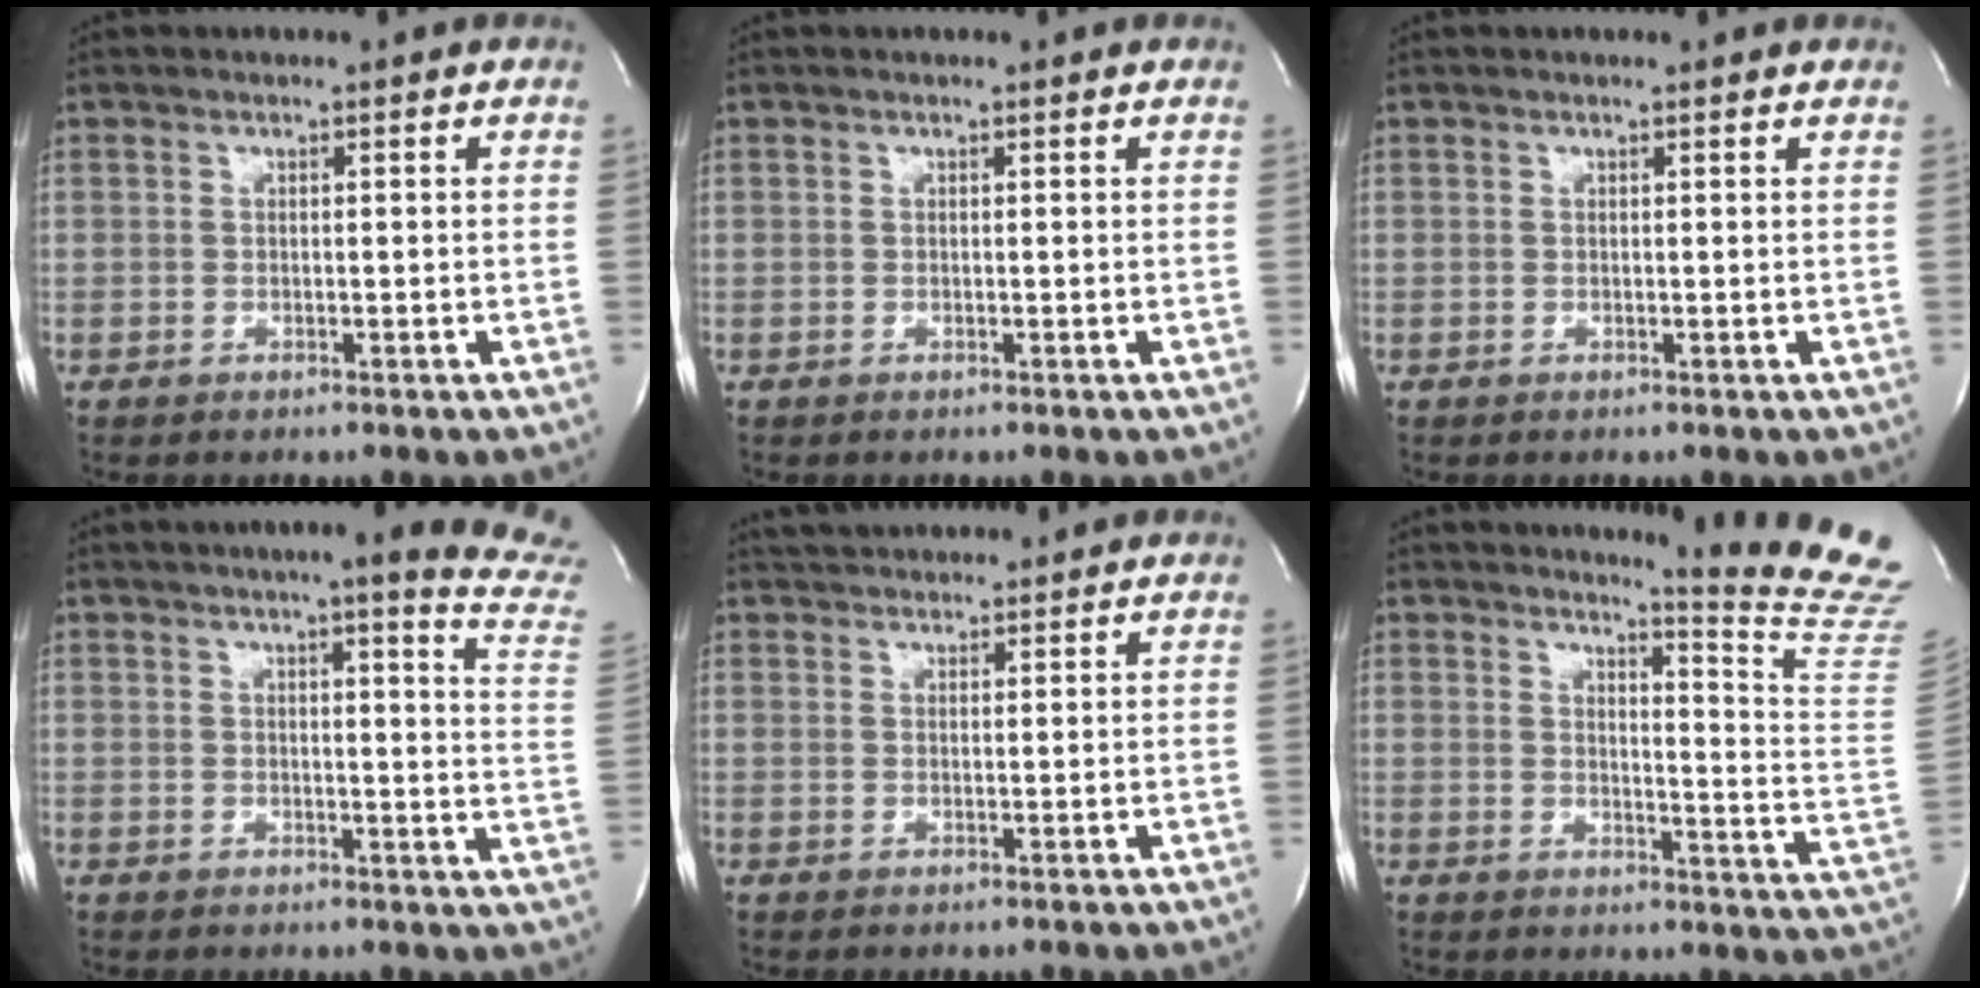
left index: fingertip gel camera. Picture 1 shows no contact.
{"total": 0.0}
{"total": 1.5, "force": [1.4, 0.2, 0.2], "torque": [-0.014, 0.004, 0.011]}
{"total": 17.4, "force": [15.4, 0.0, 8.0], "torque": [-0.094, -0.069, 0.161]}
{"total": 6.2, "force": [5.9, 1.3, 1.4], "torque": [-0.023, 0.036, 0.089]}
{"total": 13.6, "force": [13.0, -3.5, 2.2], "torque": [-0.040, -0.151, 0.140]}